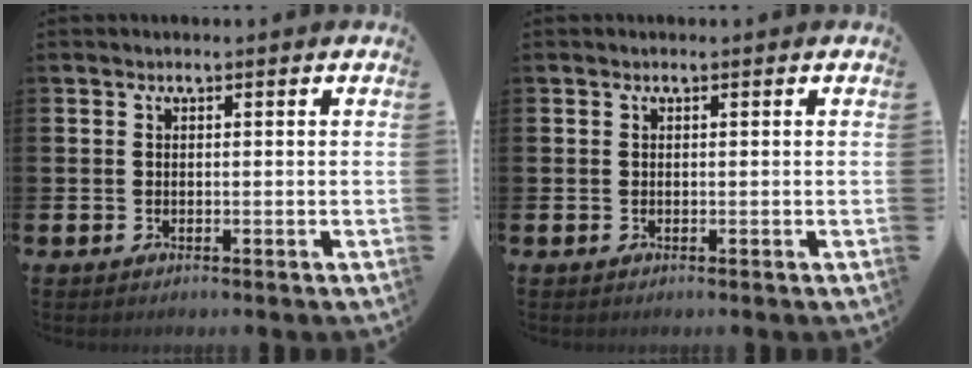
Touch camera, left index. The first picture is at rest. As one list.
[{"total": 0.0}]